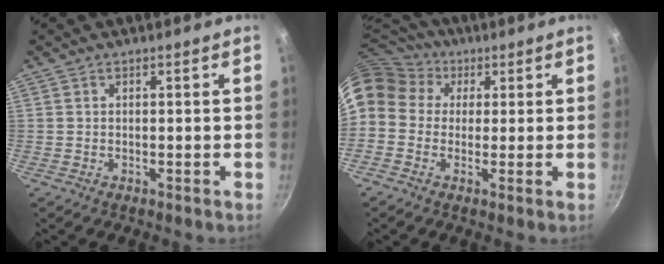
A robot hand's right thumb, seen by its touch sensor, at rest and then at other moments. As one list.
[{"total": 15.7, "force": [4.7, 13.0, 7.4], "torque": [-0.169, 0.044, 0.067]}]